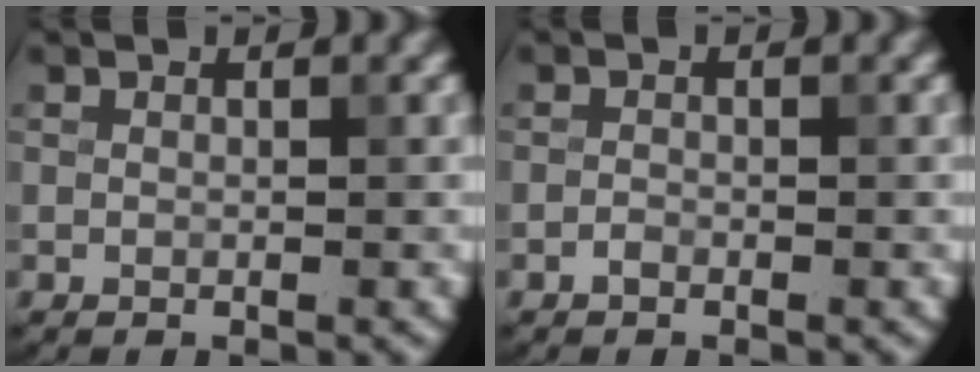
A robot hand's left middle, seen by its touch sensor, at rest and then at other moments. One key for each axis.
{"total": 0.6, "fx": -0.5, "fy": 0.3, "fz": 0.3, "tx": -0.004, "ty": 0.001, "tz": -0.011}